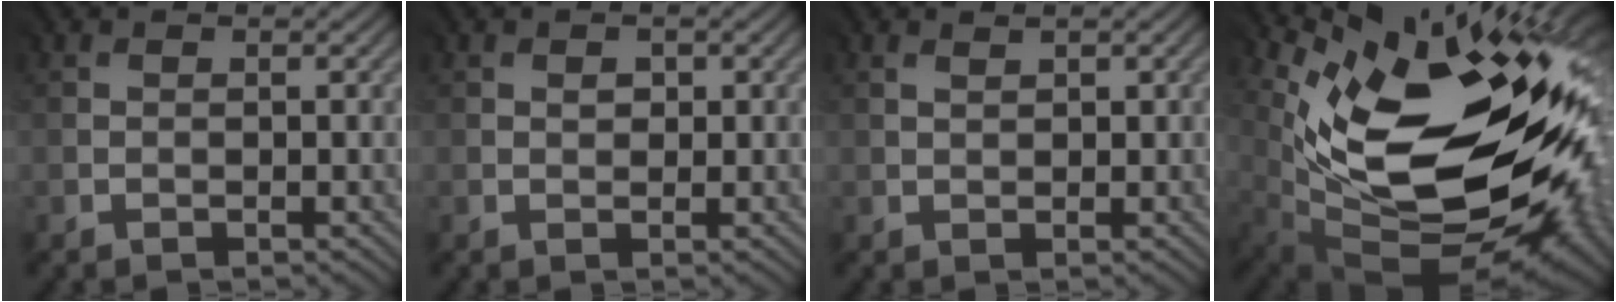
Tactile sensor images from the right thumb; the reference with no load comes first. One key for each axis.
{"total": 1.0, "fx": 0.3, "fy": 0.8, "fz": 0.5, "tx": -0.005, "ty": -0.002, "tz": 0.007}
{"total": 1.0, "fx": 0.7, "fy": 0.6, "fz": 0.4, "tx": -0.009, "ty": 0.000, "tz": 0.015}
{"total": 18.4, "fx": 4.1, "fy": 9.5, "fz": 15.3, "tx": -0.209, "ty": 0.003, "tz": 0.105}